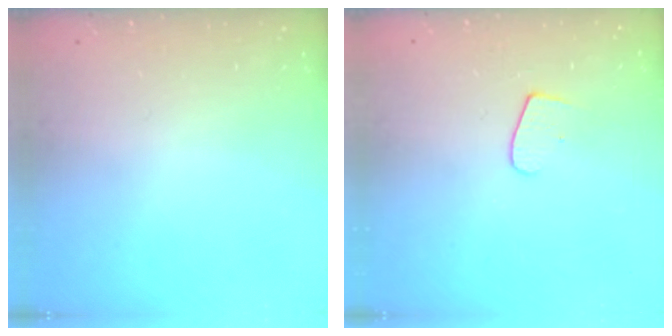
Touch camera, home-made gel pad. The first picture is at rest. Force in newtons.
{"total": 5.0, "press": 5.0, "slide": 0.4}